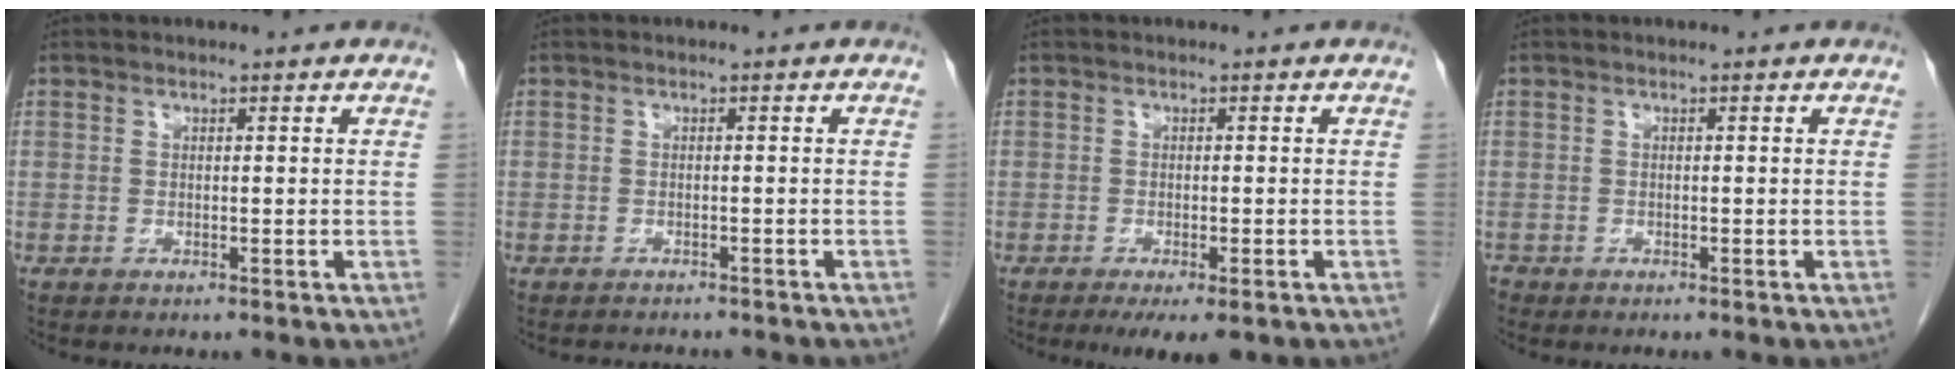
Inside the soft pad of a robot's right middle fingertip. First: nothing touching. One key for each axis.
{"total": 4.6, "fx": -4.2, "fy": 1.1, "fz": 1.5, "tx": -0.016, "ty": -0.002, "tz": -0.051}
{"total": 5.3, "fx": -3.5, "fy": 1.4, "fz": 3.7, "tx": -0.048, "ty": -0.013, "tz": -0.047}
{"total": 1.0, "fx": -0.9, "fy": 0.6, "fz": 0.1, "tx": -0.007, "ty": 0.000, "tz": -0.016}